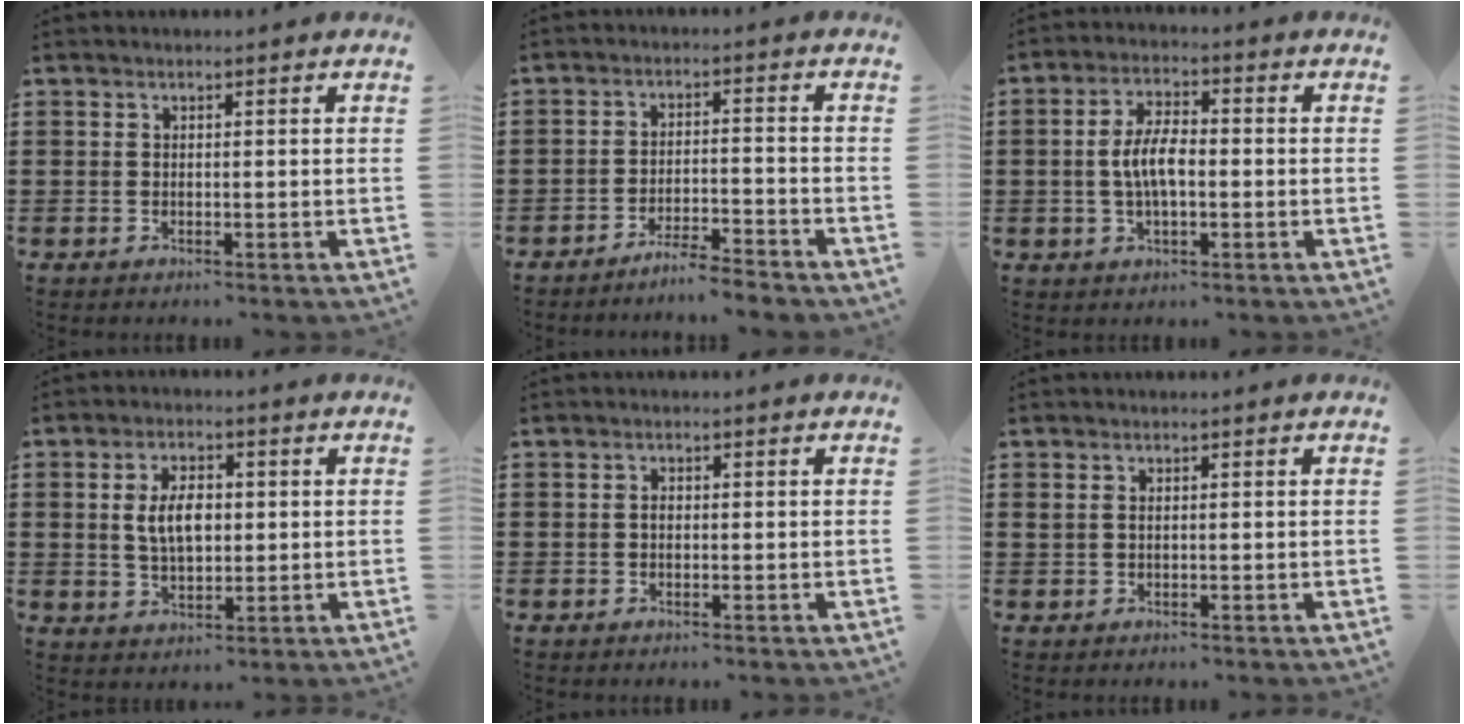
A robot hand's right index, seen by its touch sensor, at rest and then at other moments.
{"total": 4.1, "force": [-4.0, -0.5, 0.9], "torque": [-0.018, -0.002, -0.081]}
{"total": 6.0, "force": [-0.4, 2.6, 5.4], "torque": [-0.119, -0.001, -0.014]}
{"total": 5.8, "force": [0.6, 3.1, 4.8], "torque": [-0.090, 0.002, 0.002]}
{"total": 0.9, "force": [-0.1, 0.5, 0.8], "torque": [-0.016, 0.000, -0.001]}
{"total": 0.8, "force": [0.2, 0.6, 0.5], "torque": [-0.011, 0.005, 0.004]}